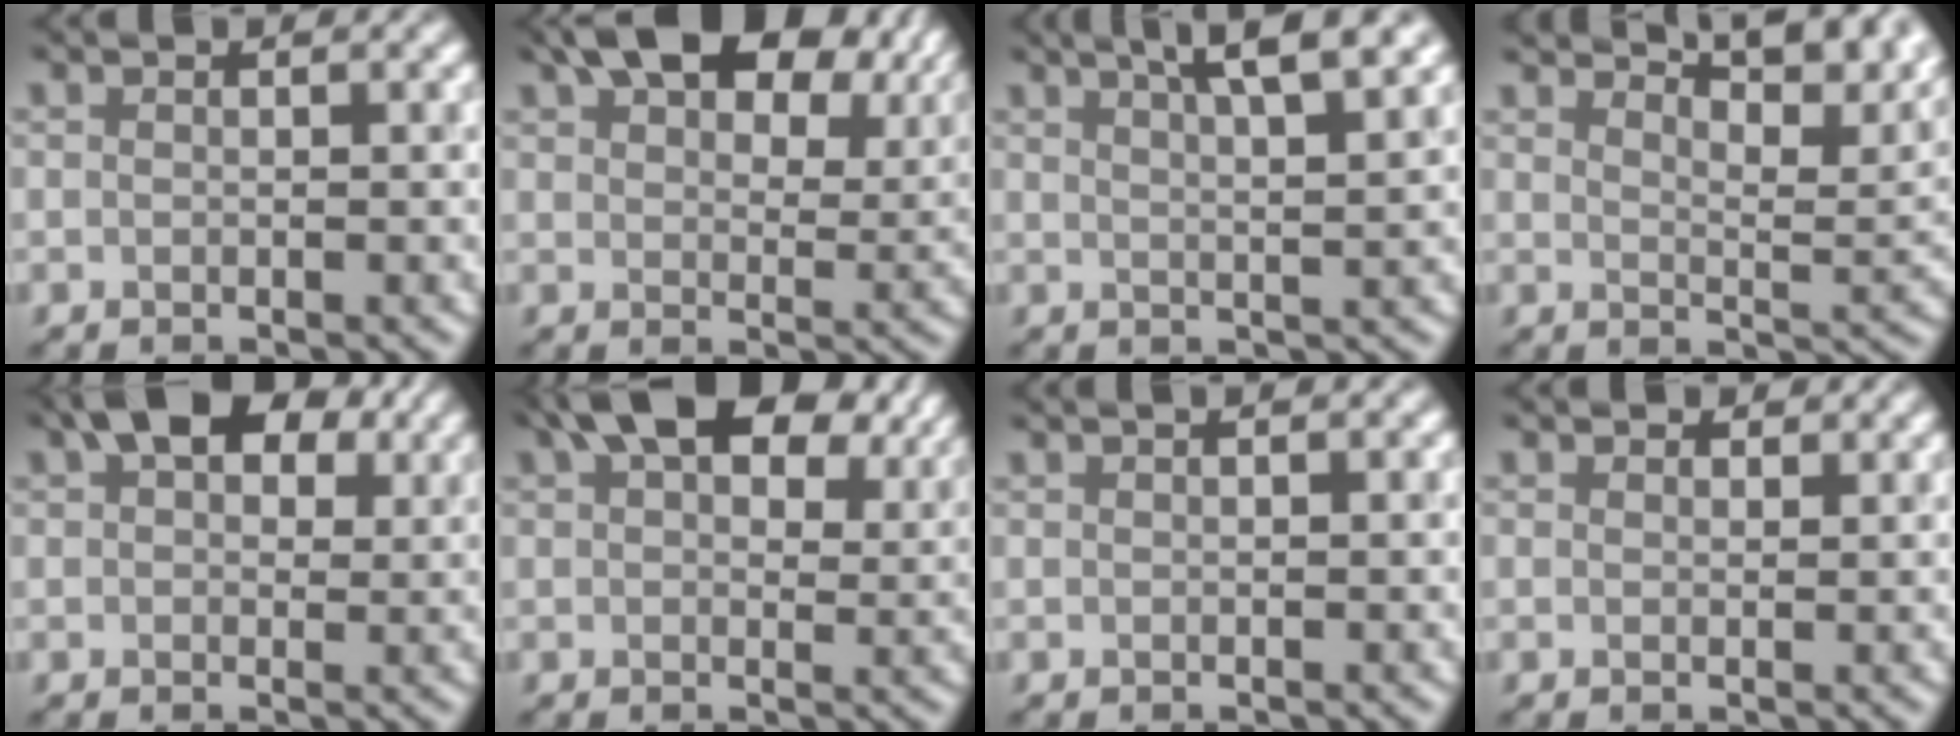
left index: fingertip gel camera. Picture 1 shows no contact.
{"total": 12.3, "force": [7.6, 6.1, 7.5], "torque": [-0.126, 0.022, 0.124]}
{"total": 5.9, "force": [3.9, 1.3, 4.2], "torque": [-0.039, 0.029, 0.037]}
{"total": 10.6, "force": [8.5, 2.7, 5.6], "torque": [-0.074, 0.023, 0.109]}
{"total": 6.9, "force": [3.6, 3.9, 4.4], "torque": [-0.068, 0.022, 0.041]}
{"total": 11.0, "force": [6.2, 5.7, 7.0], "torque": [-0.116, 0.025, 0.094]}
{"total": 0.5, "force": [0.4, -0.1, 0.3], "torque": [-0.010, 0.009, 0.006]}
{"total": 0.9, "force": [0.9, 0.3, 0.1], "torque": [-0.005, -0.002, 0.011]}